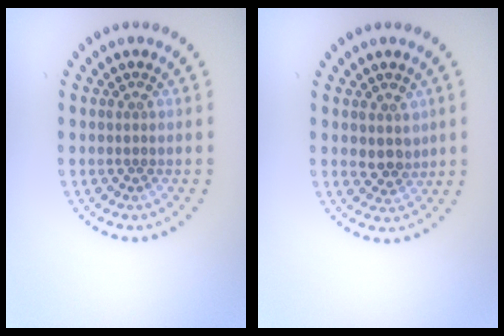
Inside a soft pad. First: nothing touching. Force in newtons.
{"total": 2.1, "press": 1.9, "slide": 0.9}